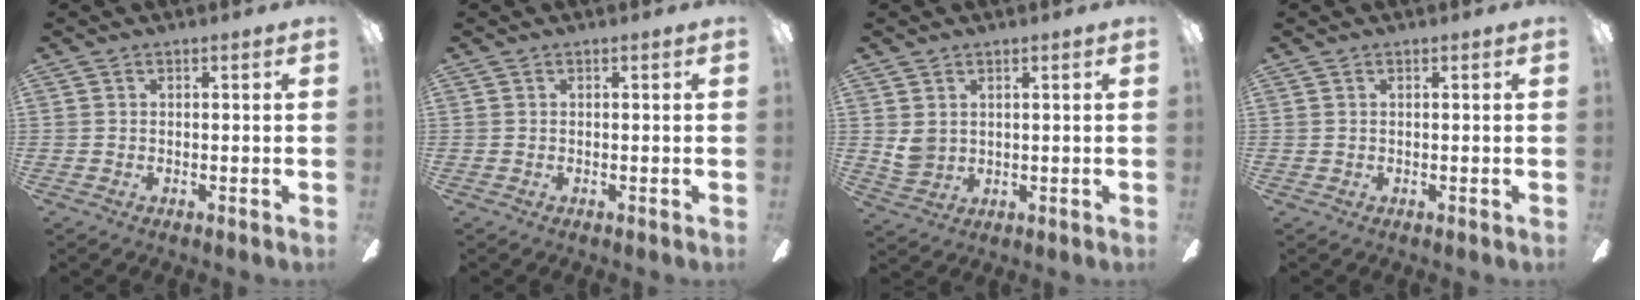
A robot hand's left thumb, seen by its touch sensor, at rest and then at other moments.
{"total": 0.0}
{"total": 3.7, "force": [1.0, 3.1, 1.9], "torque": [-0.029, 0.004, 0.020]}
{"total": 0.6, "force": [-0.4, 0.1, 0.4], "torque": [-0.007, 0.002, -0.008]}